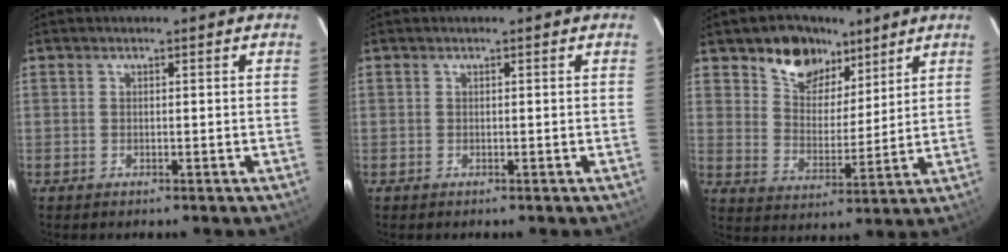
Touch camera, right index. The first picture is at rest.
{"total": 0.0}
{"total": 11.0, "force": [7.4, 7.1, 4.0], "torque": [-0.072, 0.006, 0.132]}